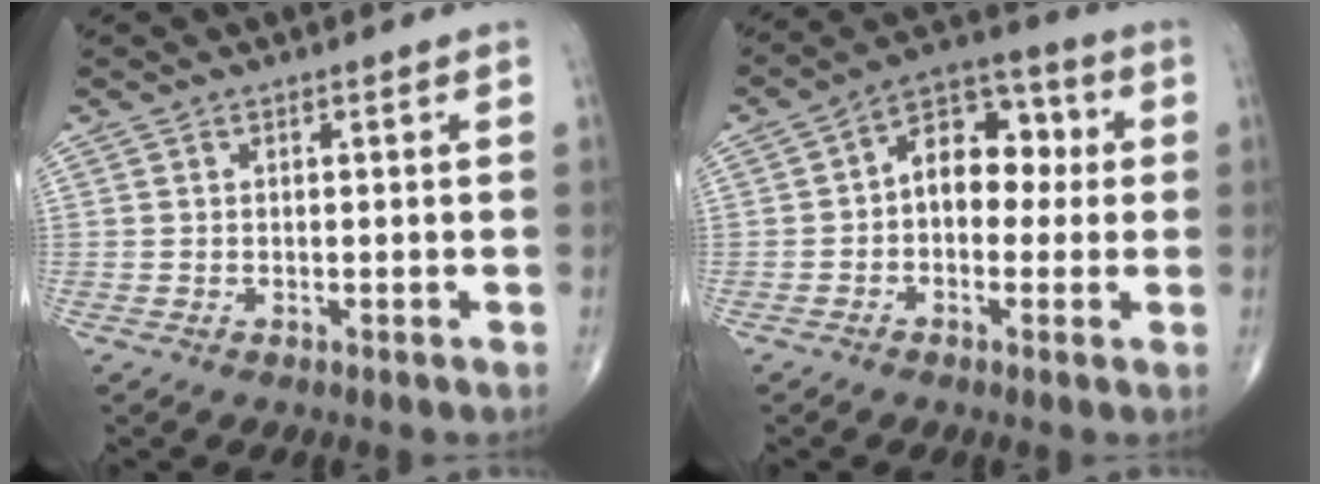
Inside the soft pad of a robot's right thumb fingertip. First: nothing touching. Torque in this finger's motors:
{"motor_torque": [-0.21, 0.13, 0.88, 0.06, 0.14]}